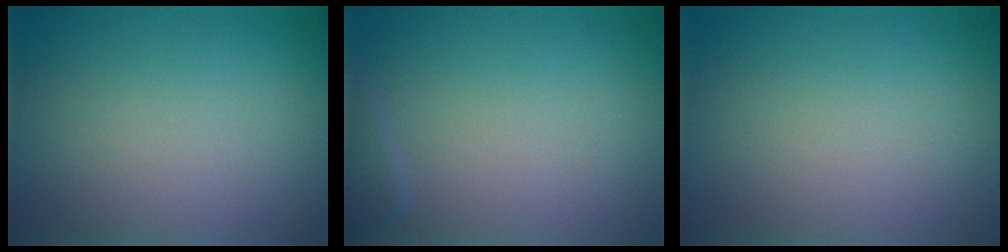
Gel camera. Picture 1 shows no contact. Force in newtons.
{"total": 1.1, "press": 1.1, "slide": 0.1}
{"total": 0.0}